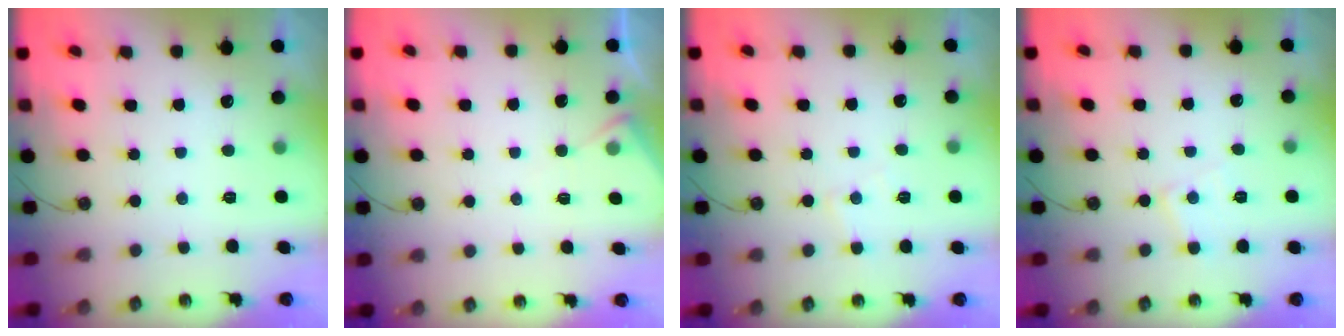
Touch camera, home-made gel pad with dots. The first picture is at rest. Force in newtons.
{"total": 4.4, "press": 4.4, "slide": 0.5}
{"total": 4.8, "press": 4.8, "slide": 0.7}
{"total": 6.8, "press": 6.7, "slide": 0.7}